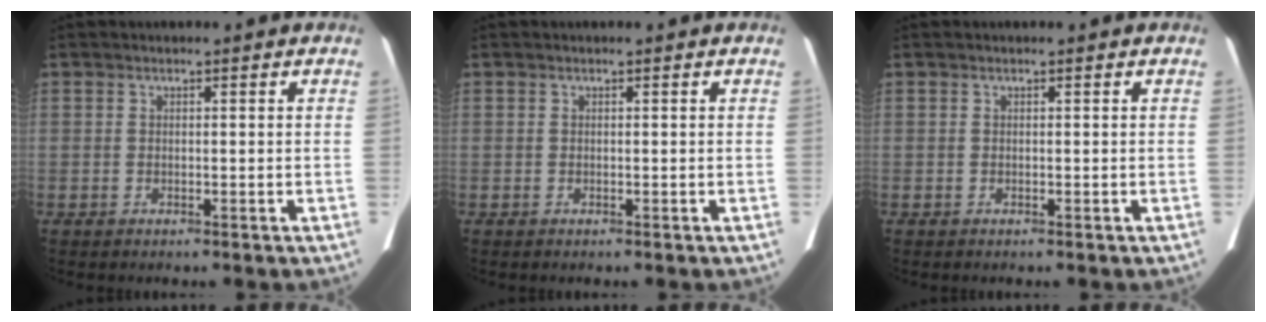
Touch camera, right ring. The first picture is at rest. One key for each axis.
{"total": 0.0}
{"total": 0.0}